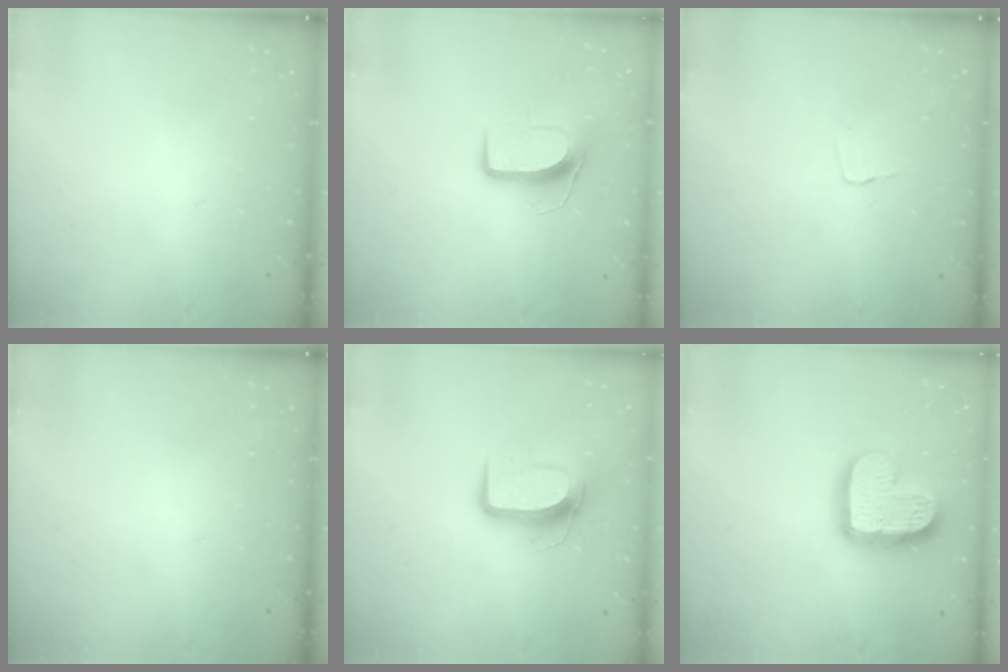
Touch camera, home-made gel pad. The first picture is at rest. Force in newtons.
{"total": 9.4, "press": 9.4, "slide": 0.3}
{"total": 2.6, "press": 2.6, "slide": 0.2}
{"total": 0.0}
{"total": 10.4, "press": 10.4, "slide": 0.6}
{"total": 17.0, "press": 17.0, "slide": 1.3}